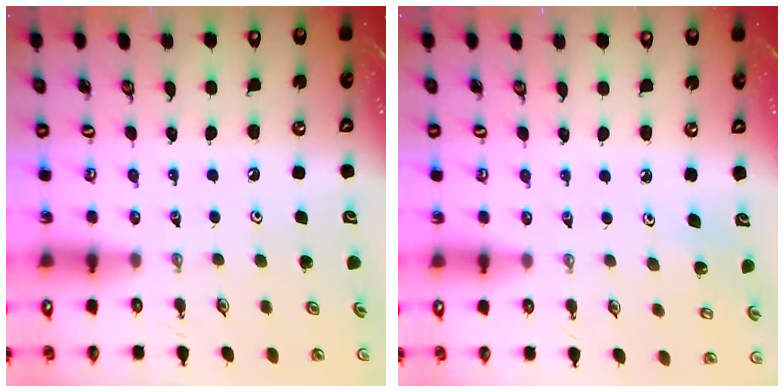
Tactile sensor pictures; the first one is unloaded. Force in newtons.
{"total": 2.9, "press": 2.9, "slide": 0.2}